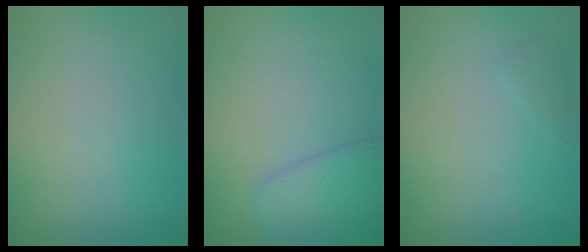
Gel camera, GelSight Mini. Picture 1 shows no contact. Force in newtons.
{"total": 3.0, "press": 3.0, "slide": 0.3}
{"total": 0.8, "press": 0.8, "slide": 0.0}